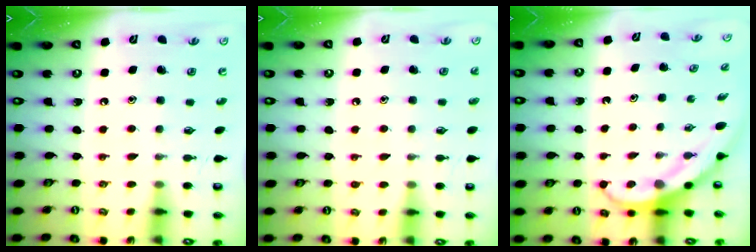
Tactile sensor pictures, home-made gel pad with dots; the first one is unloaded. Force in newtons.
{"total": 2.1, "press": 2.1, "slide": 0.2}
{"total": 4.0, "press": 4.0, "slide": 0.4}